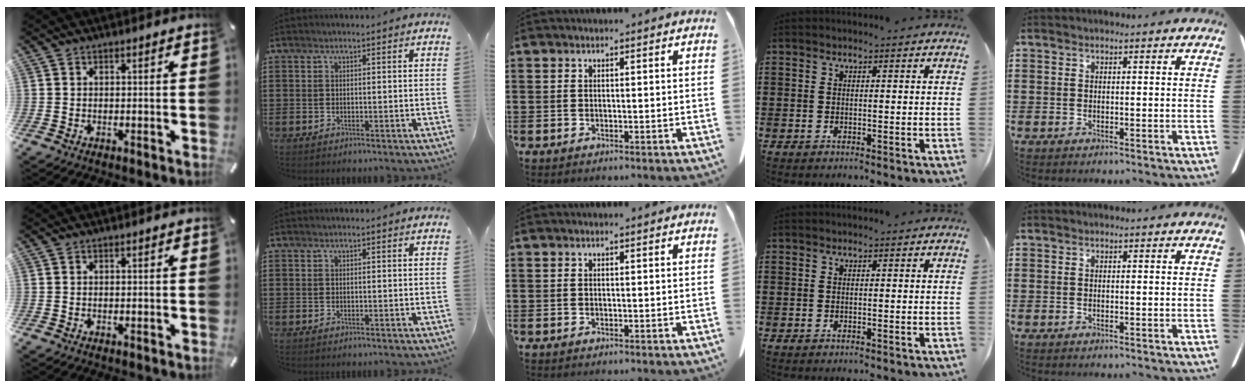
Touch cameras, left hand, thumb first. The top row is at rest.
{}